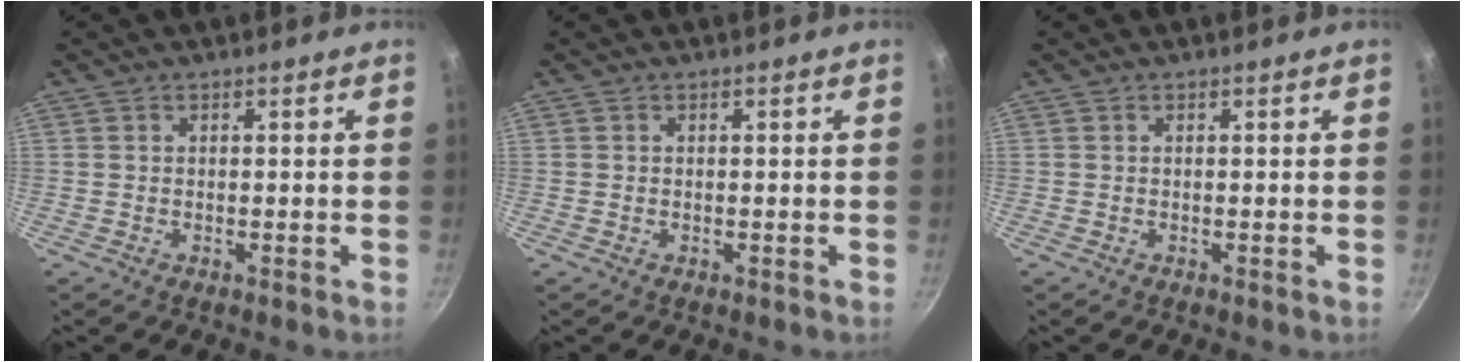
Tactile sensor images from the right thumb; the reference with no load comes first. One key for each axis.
{"total": 0.0}
{"total": 0.0}